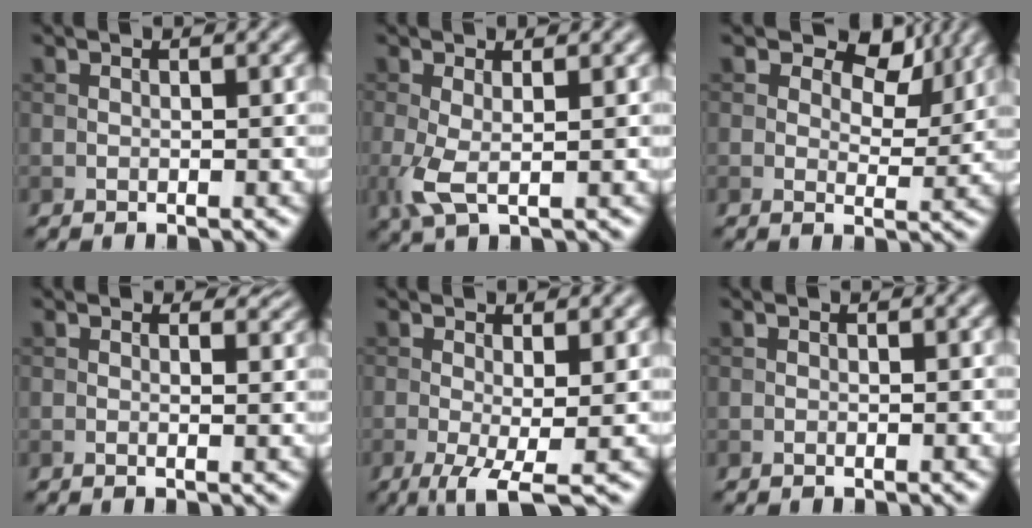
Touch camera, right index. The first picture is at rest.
{"total": 2.7, "force": [-0.2, 0.8, 2.6], "torque": [-0.066, -0.009, -0.006]}
{"total": 5.7, "force": [3.4, 3.1, 3.3], "torque": [-0.038, -0.006, 0.040]}
{"total": 1.3, "force": [0.9, 0.4, 0.8], "torque": [-0.014, -0.007, 0.005]}
{"total": 4.7, "force": [-1.6, 1.0, 4.3], "torque": [-0.081, -0.008, -0.028]}
{"total": 0.0}